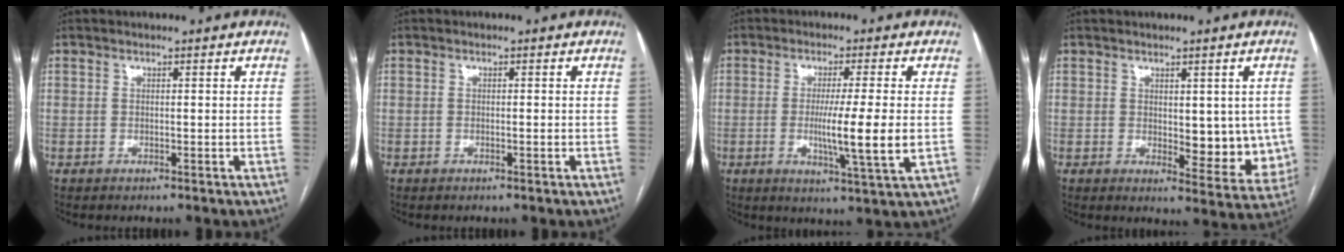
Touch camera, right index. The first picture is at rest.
{"total": 0.6, "force": [-0.1, 0.1, 0.6], "torque": [-0.010, -0.001, 0.000]}
{"total": 8.9, "force": [-0.8, -0.8, 8.9], "torque": [-0.153, -0.027, -0.018]}
{"total": 8.7, "force": [0.1, 4.0, 7.8], "torque": [-0.077, -0.019, 0.010]}